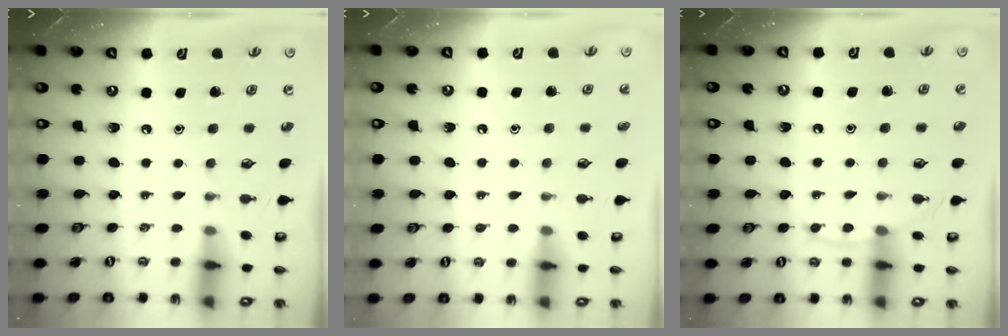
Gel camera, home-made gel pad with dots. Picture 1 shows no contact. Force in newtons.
{"total": 2.6, "press": 2.6, "slide": 0.3}
{"total": 6.0, "press": 6.0, "slide": 0.7}